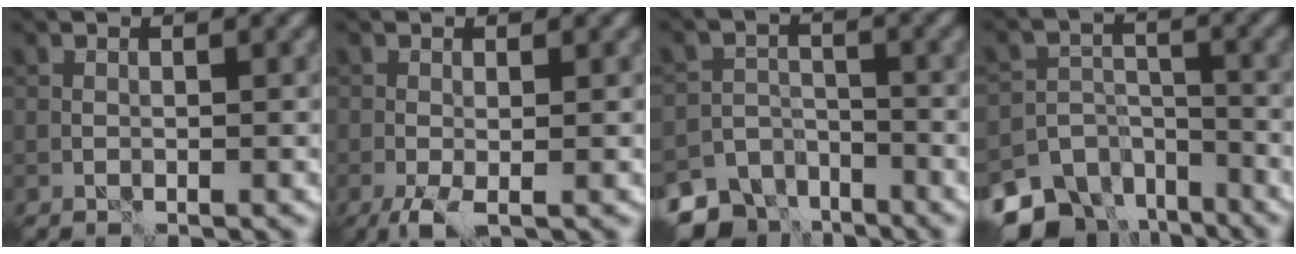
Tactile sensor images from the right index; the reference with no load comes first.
{"total": 2.2, "force": [-1.0, 0.4, 2.0], "torque": [-0.047, -0.003, -0.022]}
{"total": 7.7, "force": [-6.1, 4.2, 1.8], "torque": [-0.009, -0.010, -0.097]}
{"total": 10.7, "force": [-8.4, 6.1, 2.8], "torque": [-0.038, -0.011, -0.129]}